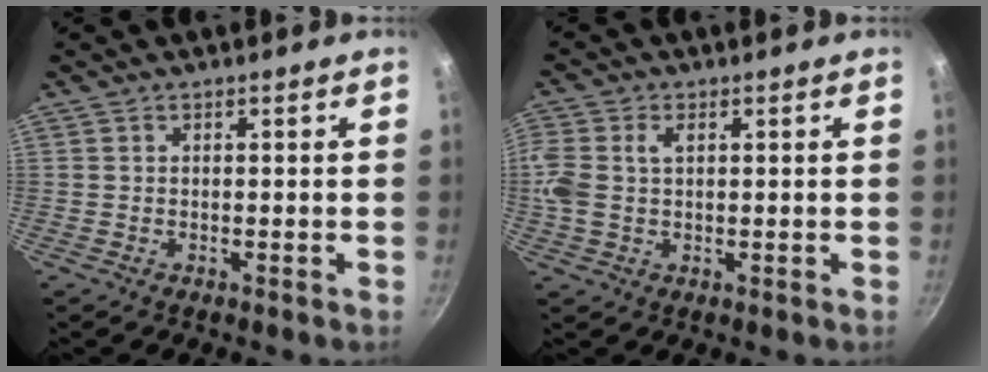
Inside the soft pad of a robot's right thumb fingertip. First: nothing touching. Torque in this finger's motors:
{"motor_torque": [0.06, 0.22, 0.73, -0.07, 0.21]}